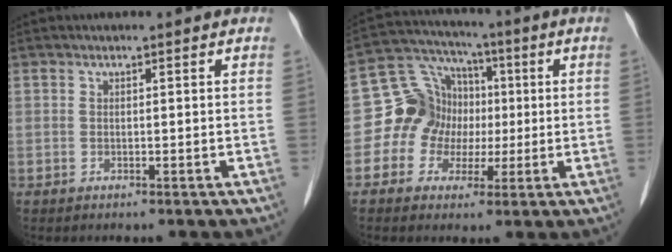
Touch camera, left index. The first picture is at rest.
{"total": 9.4, "force": [-0.4, 9.0, 2.7], "torque": [-0.054, 0.044, -0.009]}